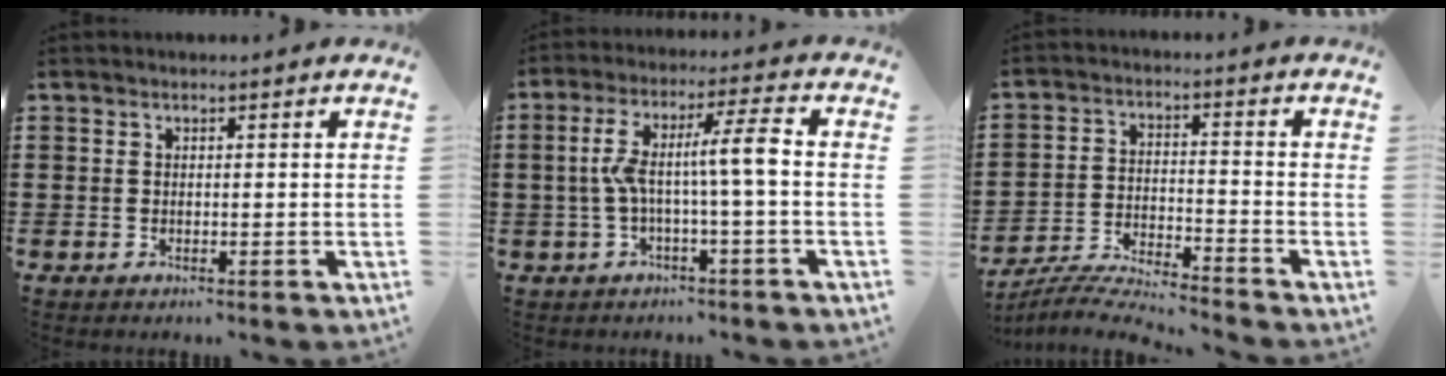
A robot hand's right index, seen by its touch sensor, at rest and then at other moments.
{"total": 8.3, "force": [-0.5, 0.6, 8.3], "torque": [-0.160, 0.006, -0.018]}
{"total": 6.4, "force": [-6.2, -0.1, 1.4], "torque": [-0.040, -0.005, -0.125]}